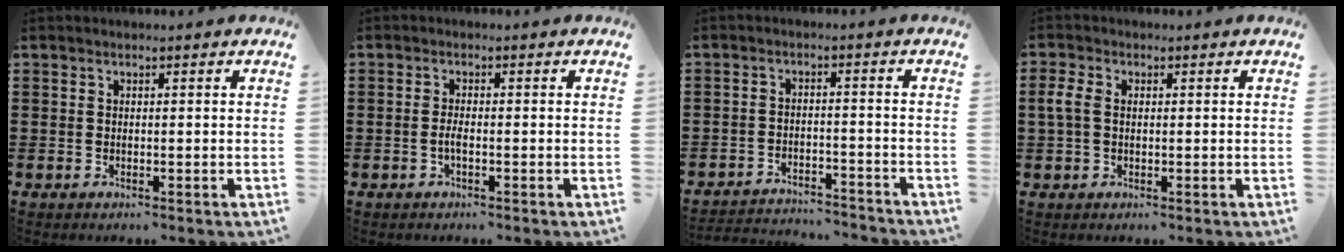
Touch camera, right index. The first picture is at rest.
{"total": 1.8, "force": [-0.6, 0.3, 1.6], "torque": [-0.039, -0.003, -0.012]}
{"total": 3.0, "force": [-3.0, 0.0, 0.3], "torque": [-0.011, 0.000, -0.063]}
{"total": 3.1, "force": [0.2, 2.0, 2.3], "torque": [-0.064, 0.002, -0.002]}